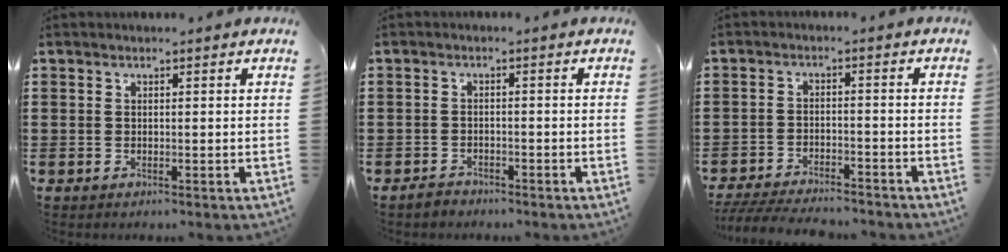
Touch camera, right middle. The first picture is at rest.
{"total": 1.8, "force": [-1.6, 0.7, 0.0], "torque": [-0.006, 0.005, -0.036]}
{"total": 5.0, "force": [-4.9, 0.6, 1.1], "torque": [-0.028, 0.000, -0.101]}